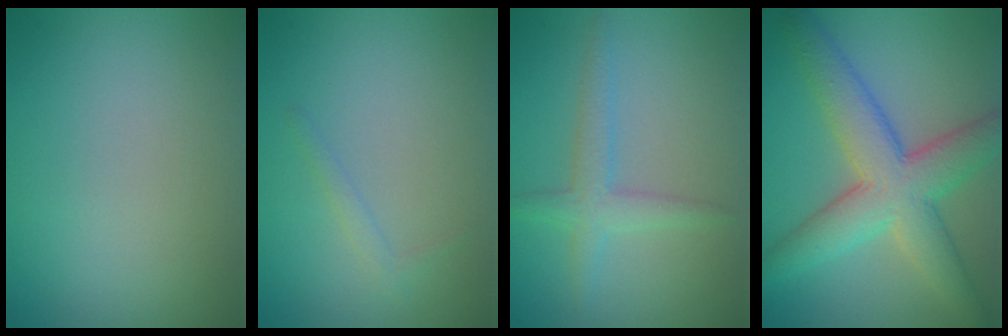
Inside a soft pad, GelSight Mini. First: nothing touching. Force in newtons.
{"total": 0.8, "press": 0.8, "slide": 0.1}
{"total": 2.3, "press": 2.3, "slide": 0.1}
{"total": 7.4, "press": 7.4, "slide": 0.4}